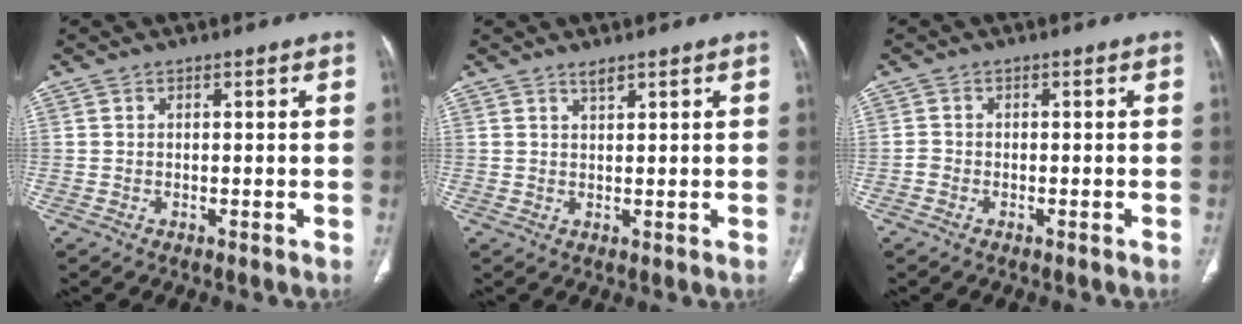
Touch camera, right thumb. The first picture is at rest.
{"total": 1.3, "force": [1.2, 0.1, 0.5], "torque": [-0.006, -0.010, 0.022]}
{"total": 1.1, "force": [-0.7, 0.6, 0.4], "torque": [-0.006, 0.007, -0.019]}